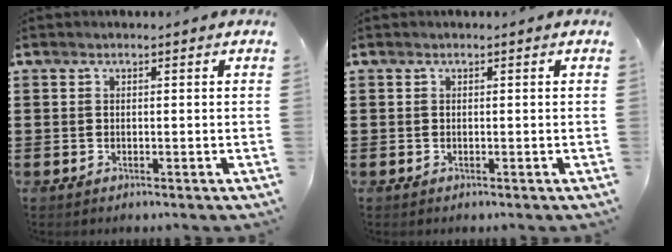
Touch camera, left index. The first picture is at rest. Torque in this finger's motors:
{"motor_torque": [0.00, 0.00, 0.00, 0.00]}